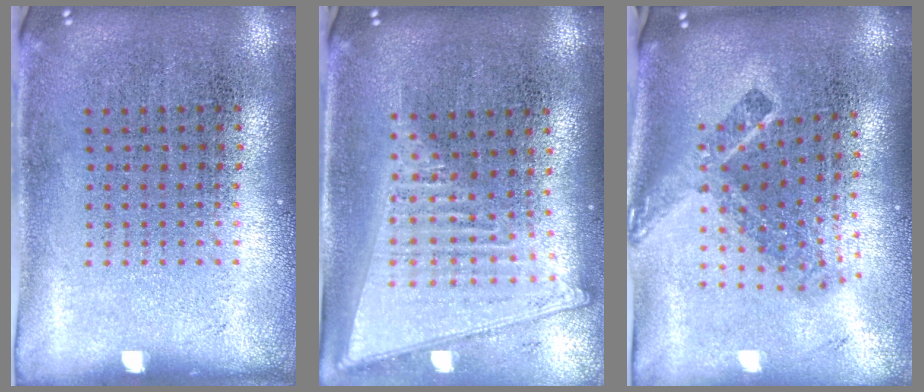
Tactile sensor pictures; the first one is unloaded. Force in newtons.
{"total": 2.0, "press": 1.7, "slide": 1.0}
{"total": 2.2, "press": 1.5, "slide": 1.7}